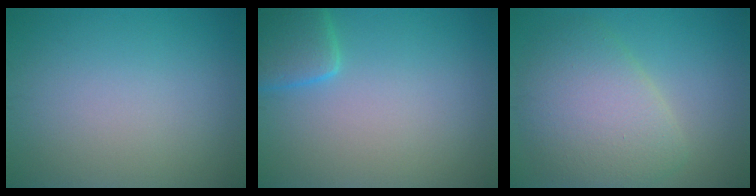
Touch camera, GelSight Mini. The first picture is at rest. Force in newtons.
{"total": 3.4, "press": 3.4, "slide": 0.2}
{"total": 6.5, "press": 6.4, "slide": 0.6}